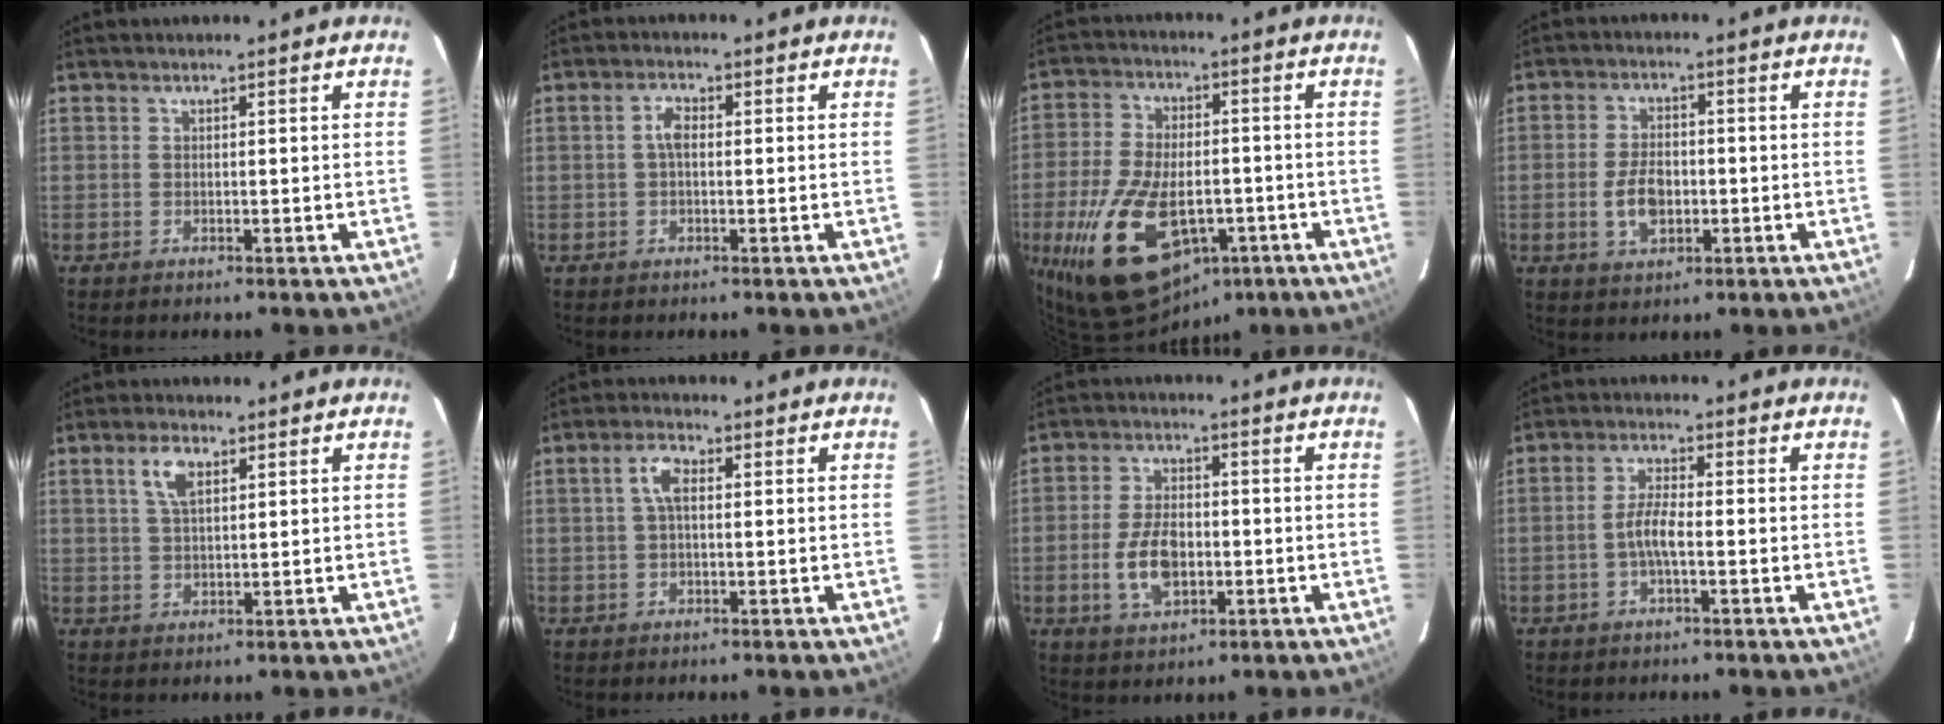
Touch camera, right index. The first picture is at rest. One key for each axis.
{"total": 2.5, "fx": 0.0, "fy": 1.3, "fz": 2.1, "tx": -0.045, "ty": 0.008, "tz": 0.001}
{"total": 21.7, "fx": -9.1, "fy": 11.8, "fz": 15.8, "tx": -0.319, "ty": -0.021, "tz": -0.135}
{"total": 6.5, "fx": -1.4, "fy": 3.8, "fz": 5.1, "tx": -0.102, "ty": 0.004, "tz": -0.019}
{"total": 4.6, "fx": 2.1, "fy": 2.0, "fz": 3.5, "tx": -0.067, "ty": 0.008, "tz": 0.040}
{"total": 3.6, "fx": 0.6, "fy": 1.6, "fz": 3.2, "tx": -0.065, "ty": 0.010, "tz": 0.010}
{"total": 8.7, "fx": -1.9, "fy": 4.9, "fz": 6.9, "tx": -0.141, "ty": 0.003, "tz": -0.029}
{"total": 4.0, "fx": -1.3, "fy": 0.7, "fz": 3.8, "tx": -0.081, "ty": 0.006, "tz": -0.025}